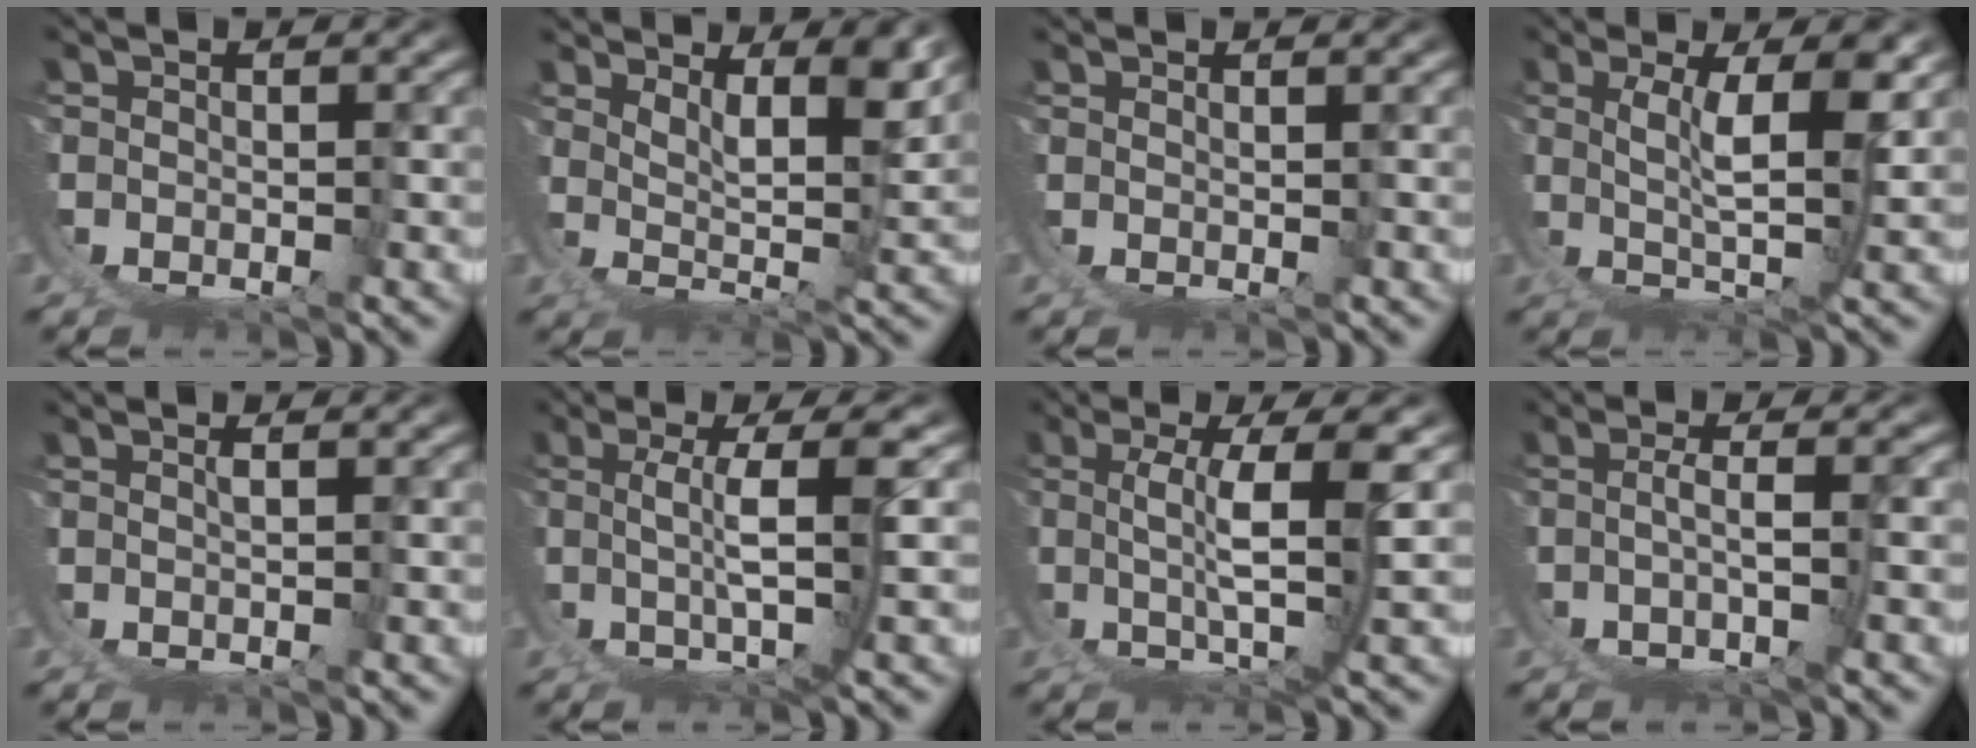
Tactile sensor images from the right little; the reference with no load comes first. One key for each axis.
{"total": 5.5, "fx": 3.6, "fy": -0.3, "fz": 4.1, "tx": -0.043, "ty": -0.017, "tz": 0.064}
{"total": 1.4, "fx": 0.8, "fy": -1.1, "fz": 0.0, "tx": 0.006, "ty": -0.005, "tz": 0.021}
{"total": 5.9, "fx": 1.6, "fy": -0.6, "fz": 5.7, "tx": -0.071, "ty": -0.008, "tz": 0.035}
{"total": 0.9, "fx": 0.4, "fy": -0.5, "fz": 0.5, "tx": -0.002, "ty": -0.001, "tz": 0.012}
{"total": 5.7, "fx": 1.3, "fy": -1.2, "fz": 5.4, "tx": -0.077, "ty": -0.006, "tz": 0.029}
{"total": 6.2, "fx": 1.6, "fy": -0.8, "fz": 6.0, "tx": -0.091, "ty": -0.010, "tz": 0.035}
{"total": 3.1, "fx": -1.1, "fy": -1.1, "fz": 2.7, "tx": -0.034, "ty": -0.010, "tz": -0.011}